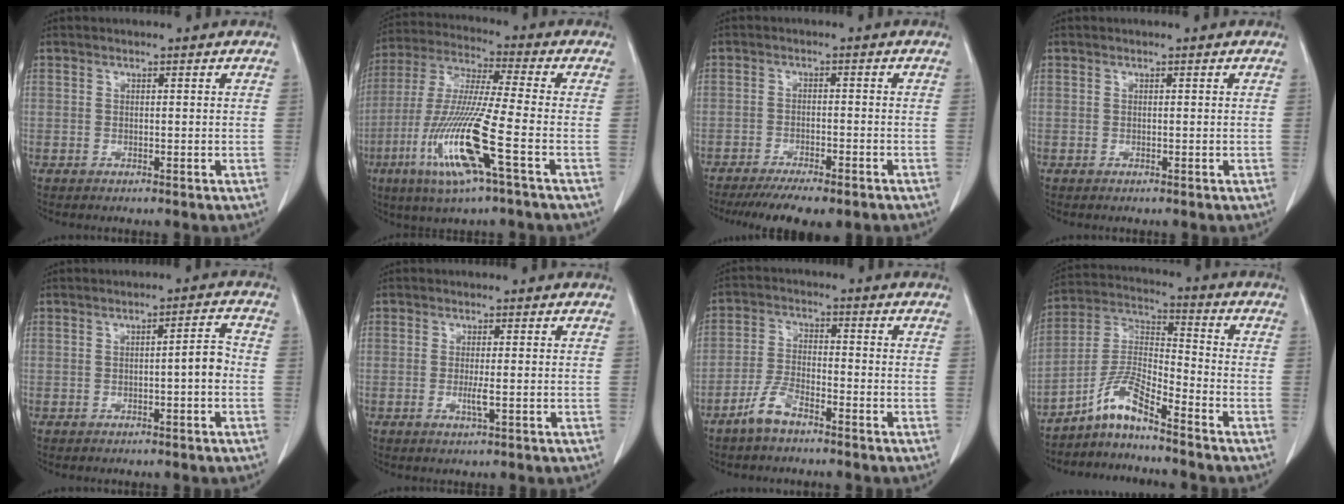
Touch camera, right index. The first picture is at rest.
{"total": 15.2, "force": [-5.8, -0.1, 14.0], "torque": [-0.297, -0.022, -0.115]}
{"total": 9.7, "force": [-7.8, 2.0, 5.5], "torque": [-0.075, -0.012, -0.114]}
{"total": 0.0}
{"total": 3.1, "force": [-0.7, 0.3, 3.0], "torque": [-0.037, 0.006, -0.012]}
{"total": 1.8, "force": [-0.4, -0.1, 1.8], "torque": [-0.038, -0.006, -0.007]}
{"total": 5.0, "force": [-3.7, 1.5, 3.0], "torque": [-0.071, 0.000, -0.072]}
{"total": 7.4, "force": [-5.9, 0.3, 4.5], "torque": [-0.101, 0.009, -0.115]}